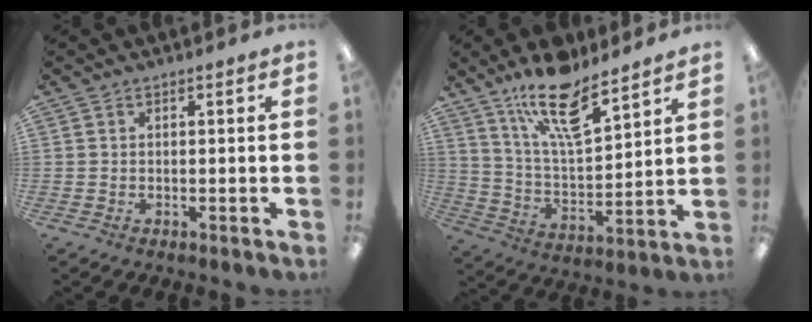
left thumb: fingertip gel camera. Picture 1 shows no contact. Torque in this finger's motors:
{"motor_torque": [0.29, 0.30, 1.53, -1.24, 0.32]}